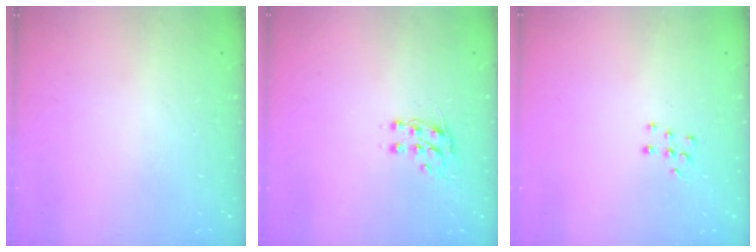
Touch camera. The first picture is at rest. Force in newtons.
{"total": 6.4, "press": 6.4, "slide": 0.5}
{"total": 6.0, "press": 6.0, "slide": 0.4}